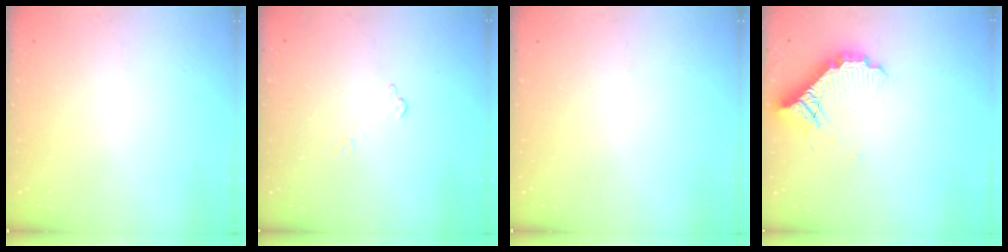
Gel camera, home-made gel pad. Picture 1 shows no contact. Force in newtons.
{"total": 5.5, "press": 5.5, "slide": 0.5}
{"total": 0.0}
{"total": 10.2, "press": 10.2, "slide": 0.8}